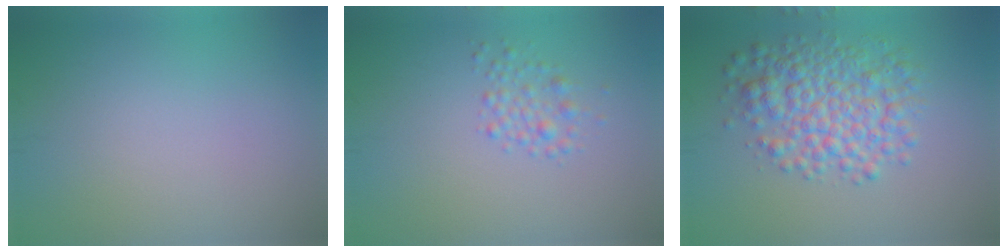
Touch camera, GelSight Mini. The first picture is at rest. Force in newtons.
{"total": 1.8, "press": 1.8, "slide": 0.1}
{"total": 6.1, "press": 6.1, "slide": 0.0}